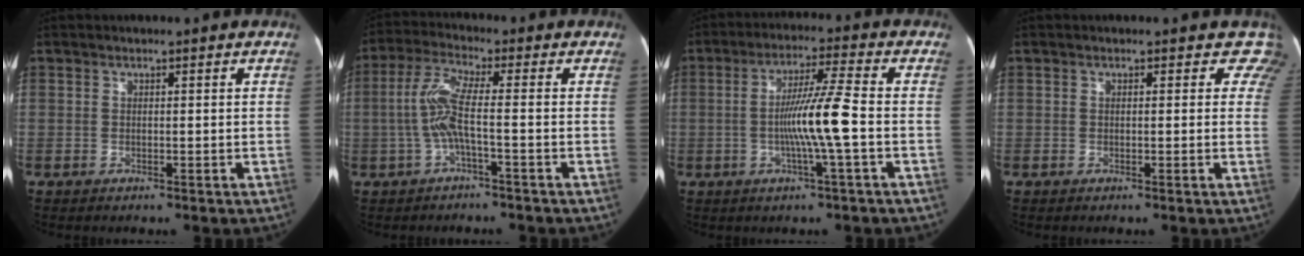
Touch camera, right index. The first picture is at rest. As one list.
[{"total": 6.3, "force": [-1.2, 0.2, 6.1], "torque": [-0.131, 0.013, -0.026]}, {"total": 8.8, "force": [-1.5, -1.1, 8.6], "torque": [-0.159, 0.000, -0.031]}, {"total": 3.1, "force": [2.2, 2.2, 0.2], "torque": [0.032, -0.005, -0.004]}]